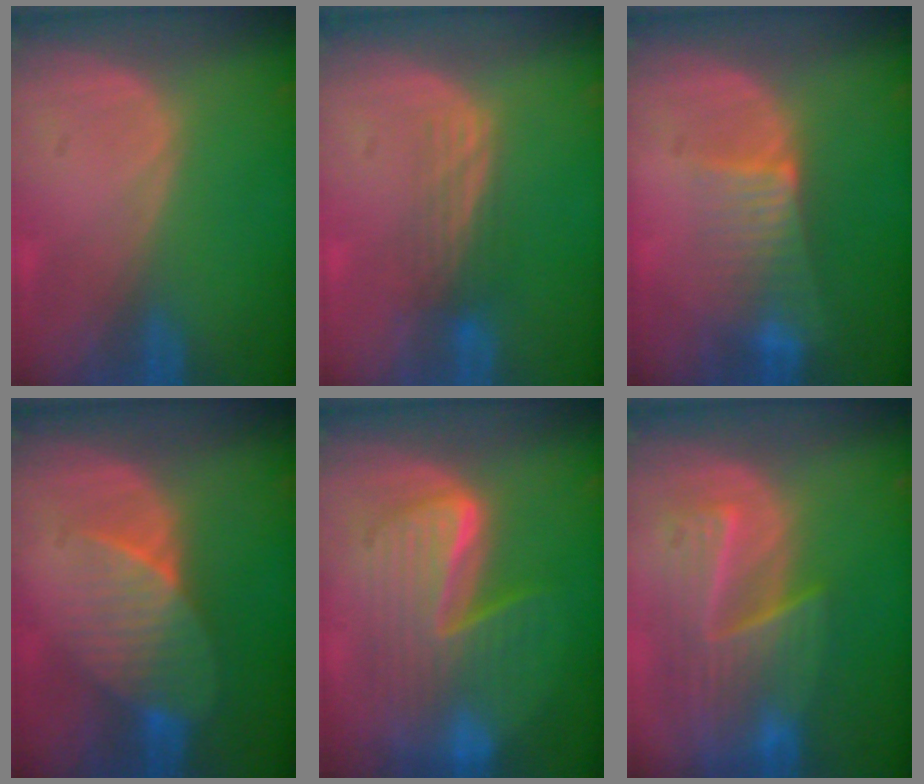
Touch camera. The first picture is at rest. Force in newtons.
{"total": 3.6, "press": 2.9, "slide": 2.2}
{"total": 6.5, "press": 5.8, "slide": 3.1}
{"total": 7.4, "press": 6.9, "slide": 2.6}
{"total": 10.3, "press": 10.2, "slide": 1.0}
{"total": 9.5, "press": 8.4, "slide": 4.5}